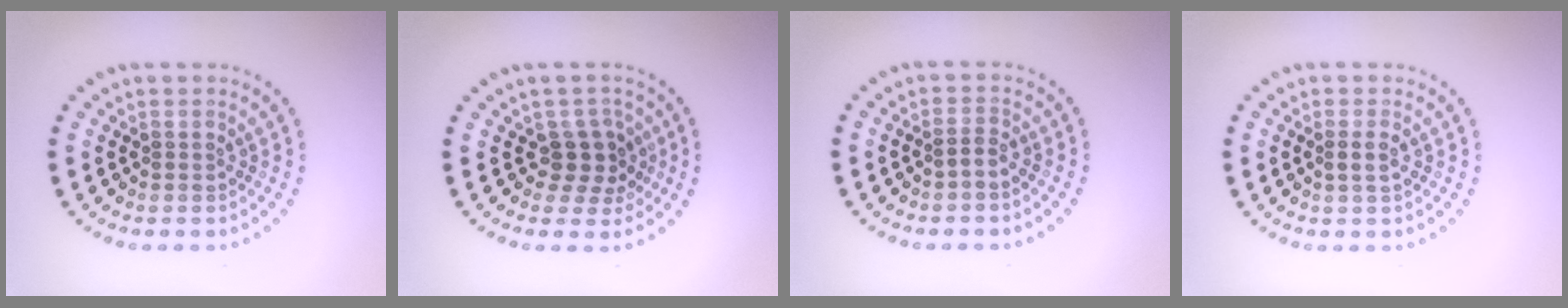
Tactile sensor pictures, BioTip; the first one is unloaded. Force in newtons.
{"total": 2.7, "press": 2.1, "slide": 1.6}
{"total": 1.0, "press": 0.8, "slide": 0.5}
{"total": 1.2, "press": 1.0, "slide": 0.6}